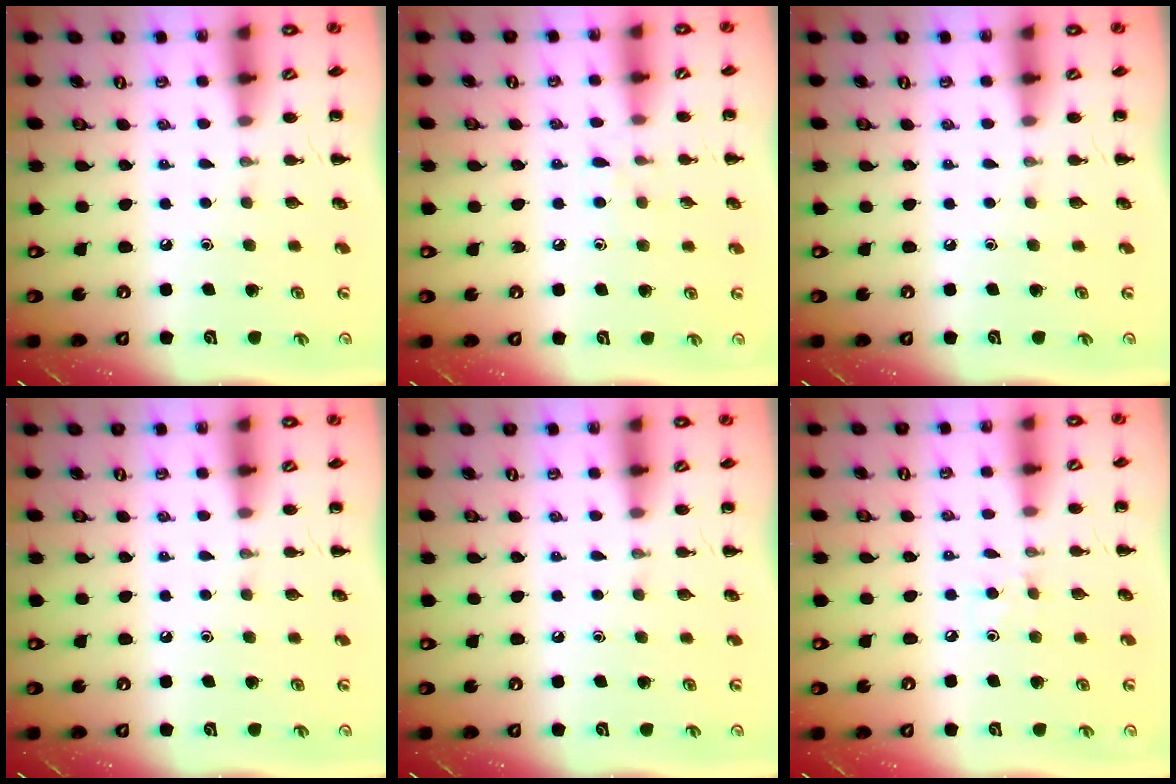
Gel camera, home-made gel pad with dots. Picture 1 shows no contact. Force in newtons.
{"total": 4.6, "press": 4.3, "slide": 1.7}
{"total": 0.0}
{"total": 0.0}
{"total": 0.0}
{"total": 2.9, "press": 2.7, "slide": 1.1}